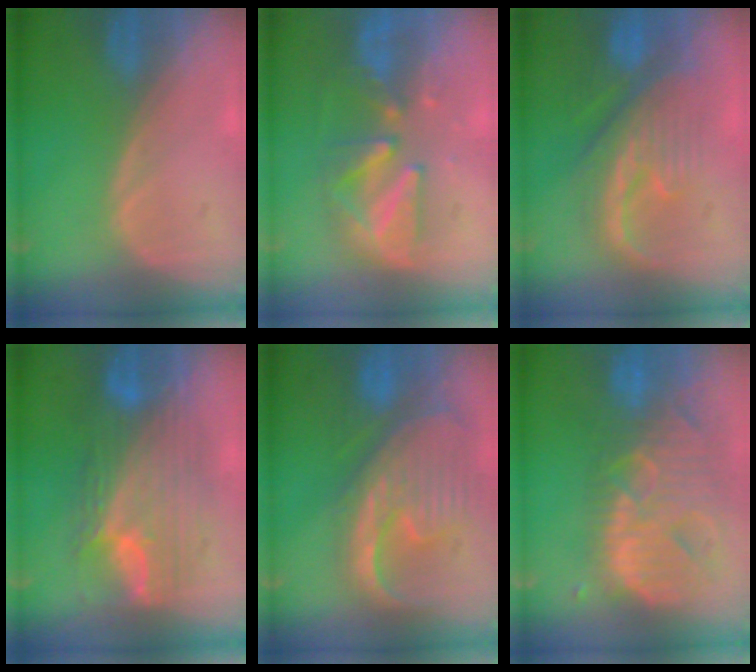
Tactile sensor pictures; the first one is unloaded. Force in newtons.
{"total": 8.3, "press": 8.1, "slide": 1.9}
{"total": 9.7, "press": 9.2, "slide": 3.2}
{"total": 10.9, "press": 10.9, "slide": 0.8}
{"total": 12.7, "press": 10.9, "slide": 6.5}
{"total": 13.9, "press": 11.8, "slide": 7.4}